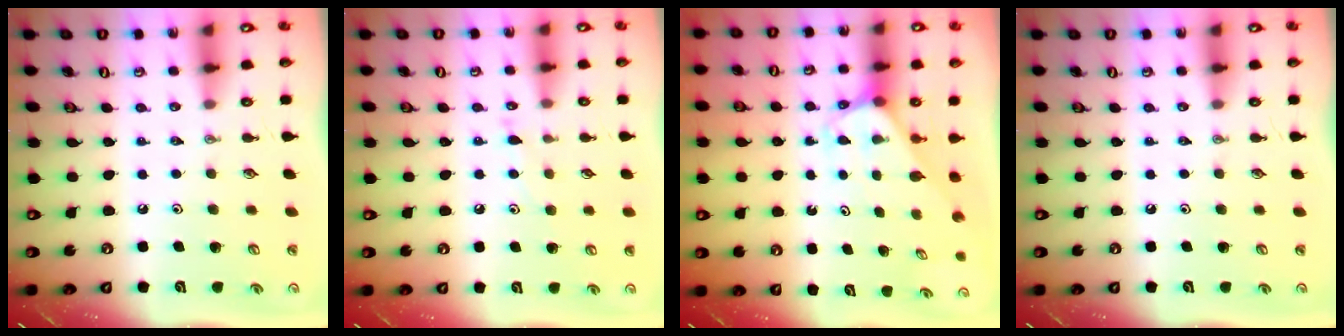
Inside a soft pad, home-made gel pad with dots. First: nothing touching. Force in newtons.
{"total": 5.5, "press": 5.5, "slide": 0.6}
{"total": 2.4, "press": 2.4, "slide": 0.2}
{"total": 0.0}